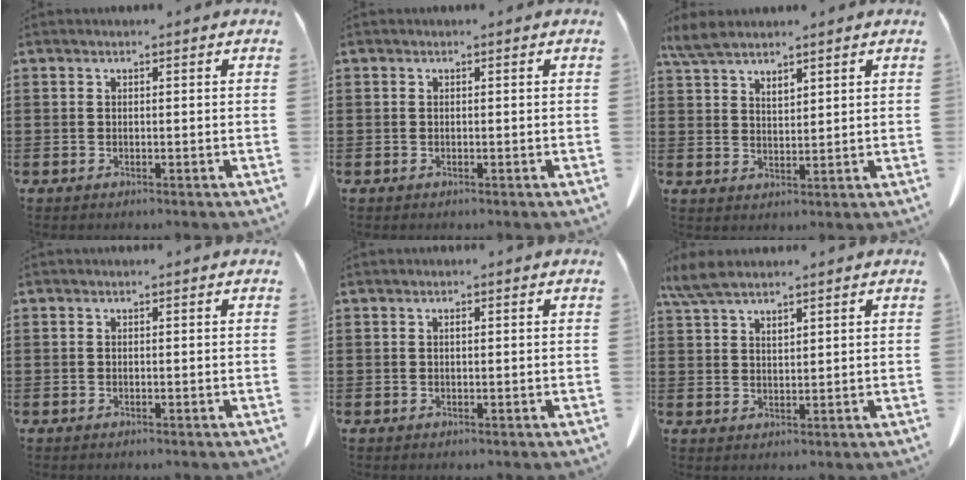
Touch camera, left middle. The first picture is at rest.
{"total": 0.0}
{"total": 4.0, "force": [3.4, 1.2, 1.7], "torque": [-0.044, 0.000, 0.062]}
{"total": 0.0}
{"total": 0.6, "force": [0.2, 0.2, 0.6], "torque": [-0.013, 0.000, 0.004]}
{"total": 3.8, "force": [3.0, 0.8, 2.1], "torque": [-0.048, 0.000, 0.056]}